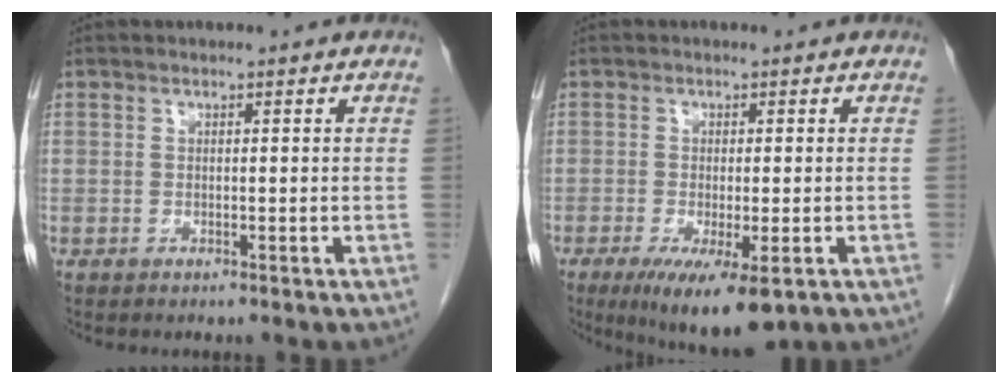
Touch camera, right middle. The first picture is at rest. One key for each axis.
{"total": 9.7, "fx": -5.5, "fy": 2.4, "fz": 7.6, "tx": -0.116, "ty": -0.025, "tz": -0.084}